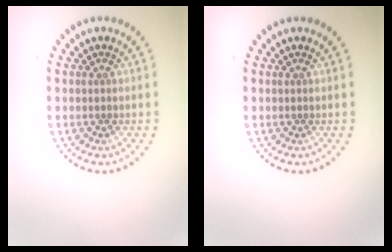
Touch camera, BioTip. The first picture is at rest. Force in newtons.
{"total": 0.0}